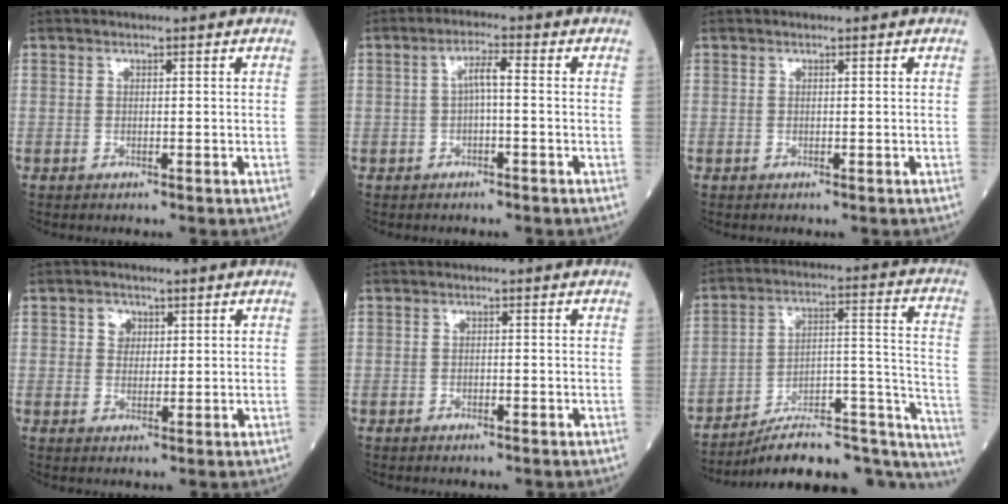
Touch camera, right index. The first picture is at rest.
{"total": 3.0, "force": [-0.1, 0.4, 2.9], "torque": [-0.048, 0.011, -0.003]}
{"total": 0.0}
{"total": 2.3, "force": [0.8, 1.9, 0.9], "torque": [-0.012, 0.006, 0.010]}
{"total": 0.5, "force": [-0.5, 0.2, 0.2], "torque": [-0.006, 0.000, -0.010]}
{"total": 24.0, "force": [-20.7, 5.3, 11.0], "torque": [-0.082, 0.057, -0.291]}